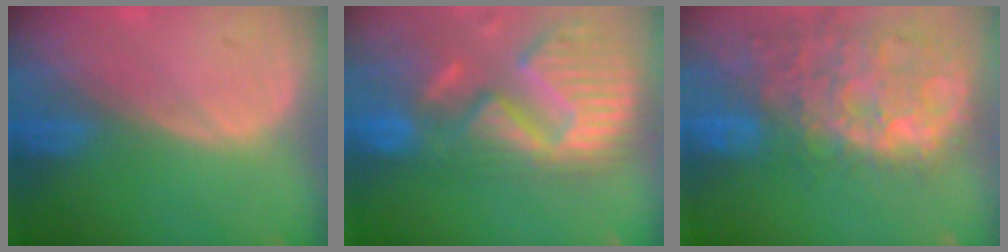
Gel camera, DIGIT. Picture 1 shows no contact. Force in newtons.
{"total": 14.2, "press": 11.8, "slide": 7.8}
{"total": 14.6, "press": 11.8, "slide": 8.7}